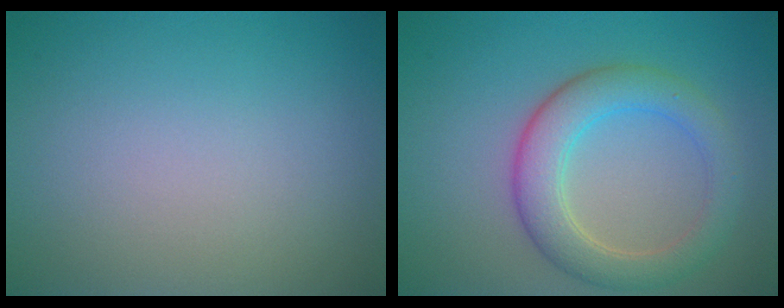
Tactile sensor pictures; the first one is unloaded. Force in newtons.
{"total": 4.9, "press": 4.9, "slide": 0.4}